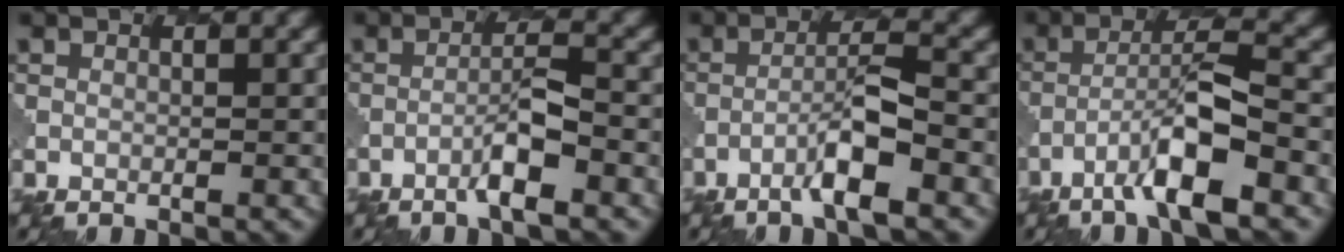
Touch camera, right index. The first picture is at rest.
{"total": 3.2, "force": [-1.7, 0.2, 2.7], "torque": [-0.049, 0.011, -0.036]}
{"total": 4.2, "force": [-2.2, 0.4, 3.5], "torque": [-0.061, 0.013, -0.045]}
{"total": 6.6, "force": [-3.5, 1.1, 5.5], "torque": [-0.092, 0.014, -0.063]}